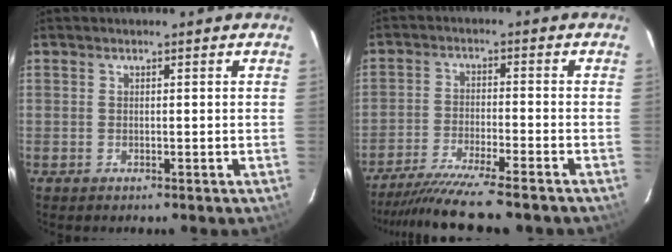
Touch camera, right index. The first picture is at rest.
{"total": 13.0, "force": [-11.4, 0.0, 6.2], "torque": [-0.136, -0.023, -0.194]}